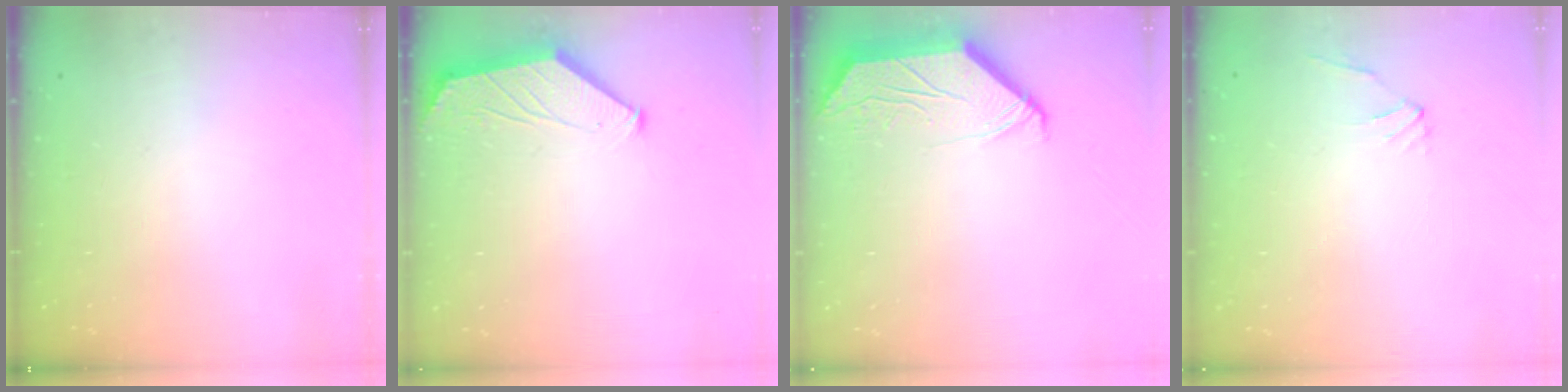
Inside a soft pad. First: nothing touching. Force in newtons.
{"total": 1.5, "press": 1.5, "slide": 0.4}
{"total": 4.6, "press": 4.6, "slide": 0.3}
{"total": 1.0, "press": 0.8, "slide": 0.6}